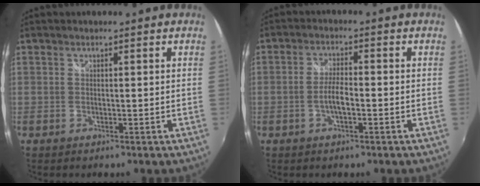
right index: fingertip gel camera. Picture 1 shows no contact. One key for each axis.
{"total": 4.0, "fx": -1.3, "fy": 1.1, "fz": 3.6, "tx": -0.074, "ty": 0.003, "tz": -0.025}